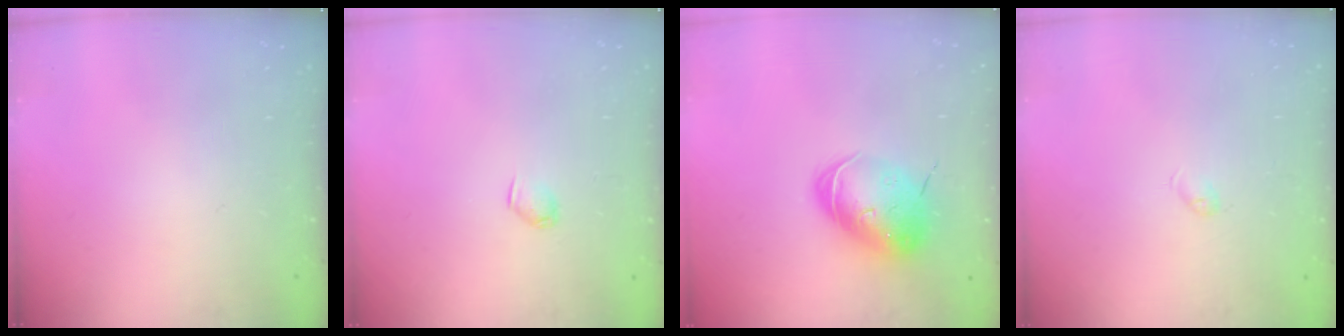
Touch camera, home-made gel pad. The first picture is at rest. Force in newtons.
{"total": 2.8, "press": 2.7, "slide": 0.6}
{"total": 10.0, "press": 9.9, "slide": 1.7}
{"total": 3.3, "press": 3.2, "slide": 0.6}